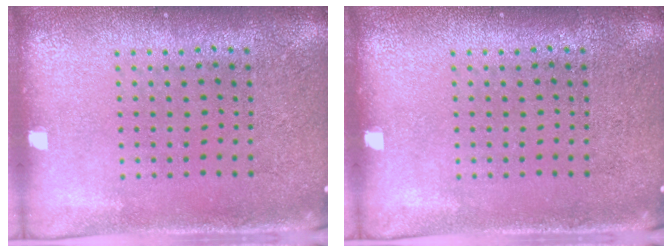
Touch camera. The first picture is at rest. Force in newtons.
{"total": 0.0}